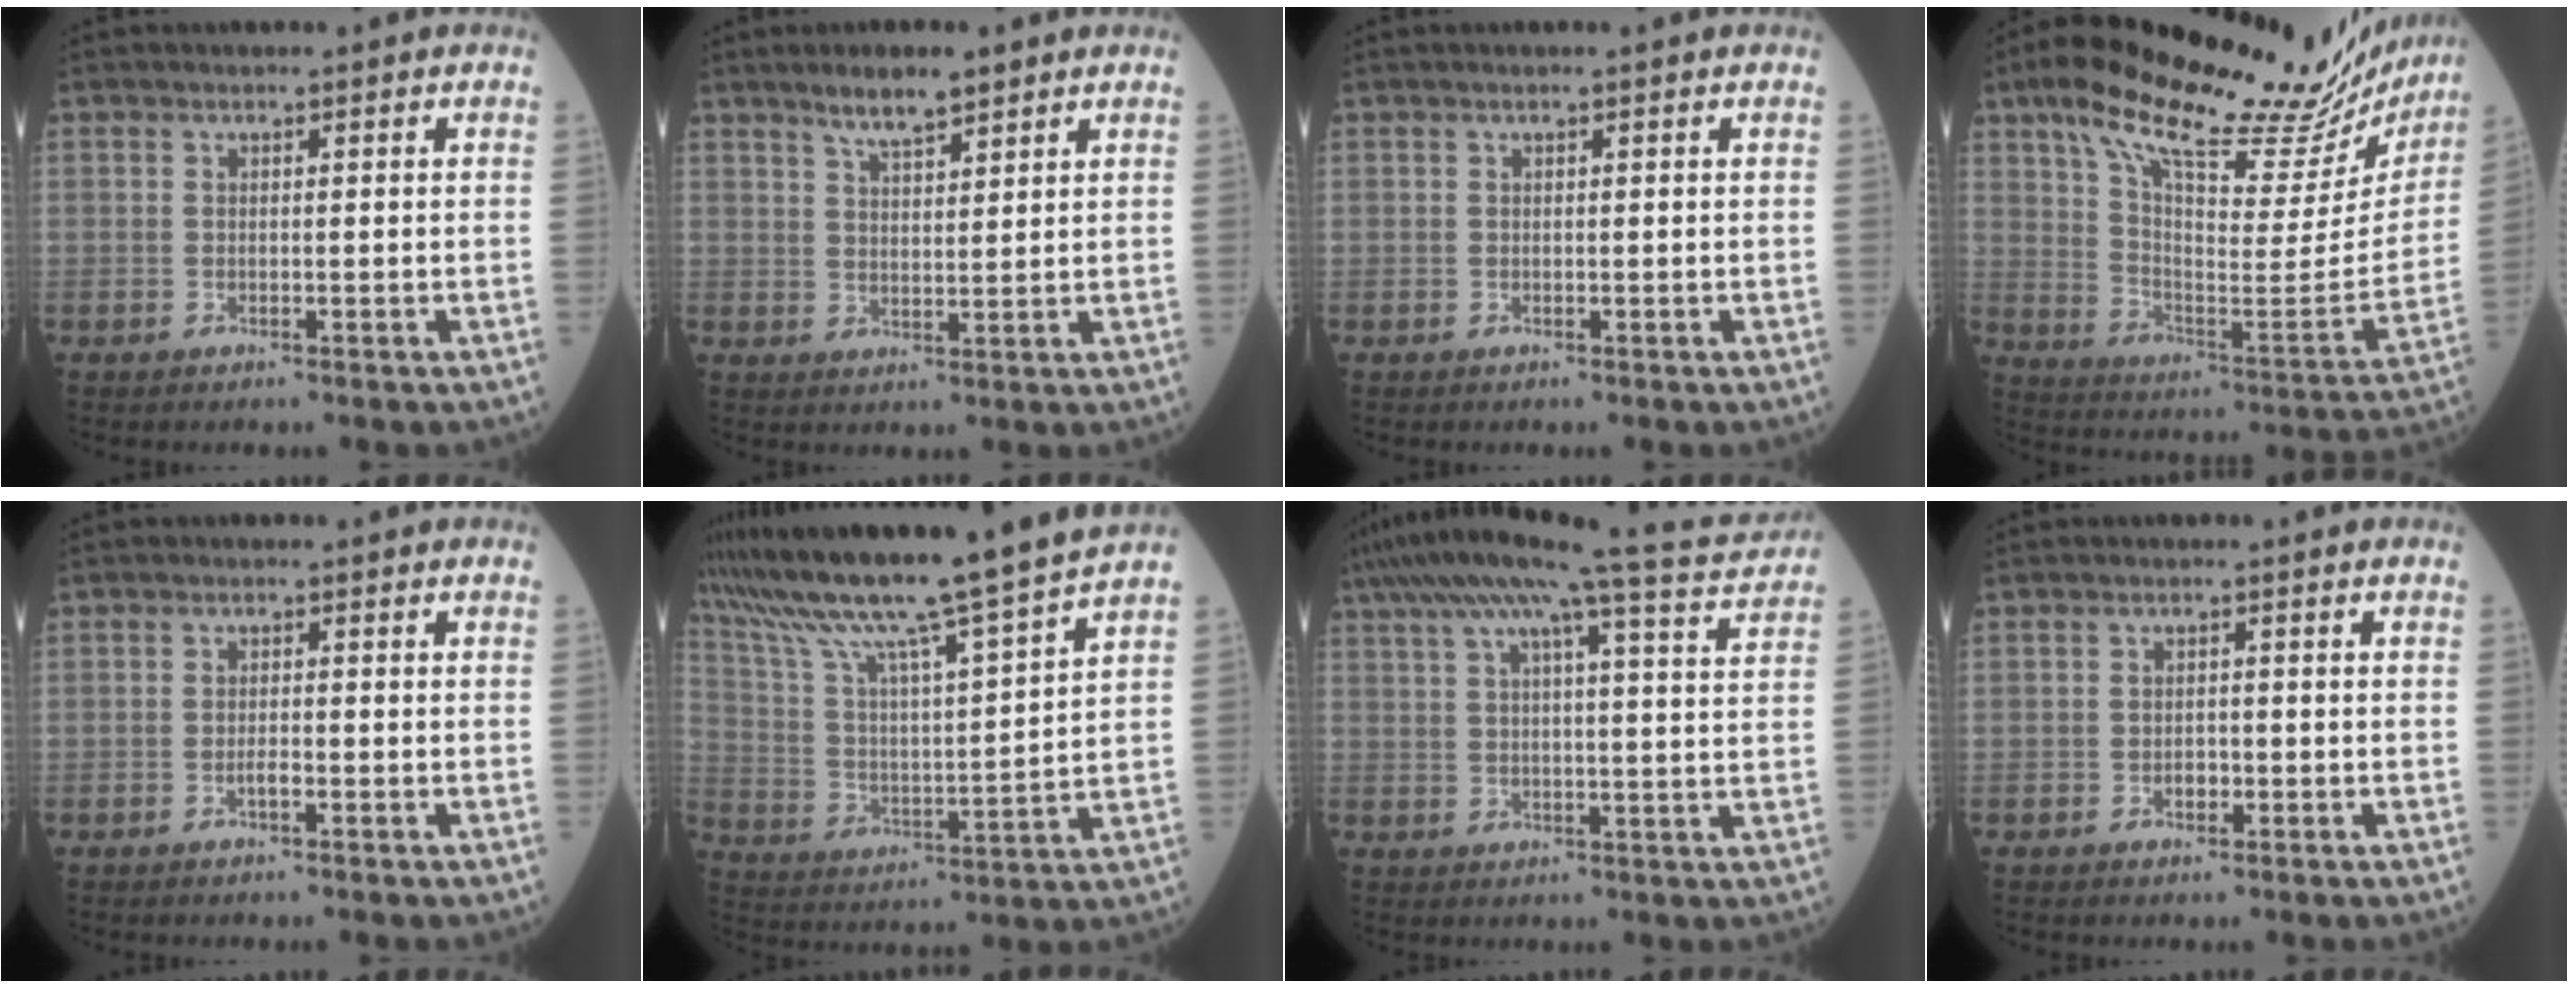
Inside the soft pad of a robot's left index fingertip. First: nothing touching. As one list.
[{"total": 5.2, "force": [4.0, 1.0, 3.2], "torque": [-0.061, 0.007, 0.069]}, {"total": 0.0}, {"total": 29.1, "force": [23.0, 8.2, 15.9], "torque": [-0.256, 0.005, 0.319]}, {"total": 1.3, "force": [-0.7, 0.3, 1.0], "torque": [-0.017, 0.003, -0.014]}, {"total": 18.9, "force": [16.2, -2.5, 9.4], "torque": [-0.172, -0.027, 0.269]}, {"total": 17.2, "force": [14.8, -0.7, 8.7], "torque": [-0.156, -0.001, 0.199]}, {"total": 1.6, "force": [-0.7, 1.0, 0.9], "torque": [-0.012, 0.005, -0.011]}]